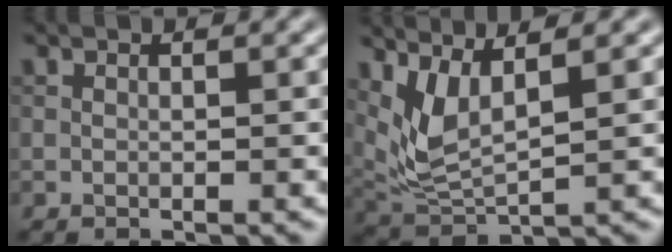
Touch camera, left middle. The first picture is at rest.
{"total": 3.8, "force": [2.0, 1.2, 3.0], "torque": [-0.079, -0.009, 0.052]}